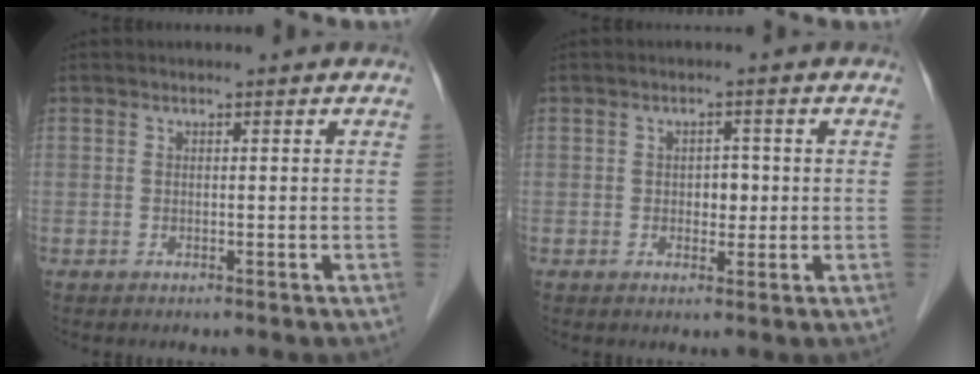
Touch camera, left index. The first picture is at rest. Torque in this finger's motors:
{"motor_torque": [-0.16, 0.02, -0.01, 0.00]}